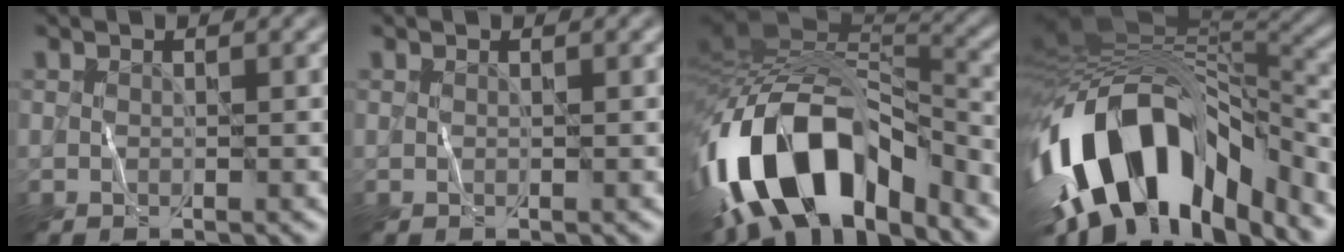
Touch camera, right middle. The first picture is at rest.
{"total": 0.0}
{"total": 15.3, "force": [-7.2, 8.0, 10.8], "torque": [-0.190, 0.014, -0.125]}
{"total": 16.1, "force": [-7.6, 8.4, 11.4], "torque": [-0.208, -0.005, -0.116]}